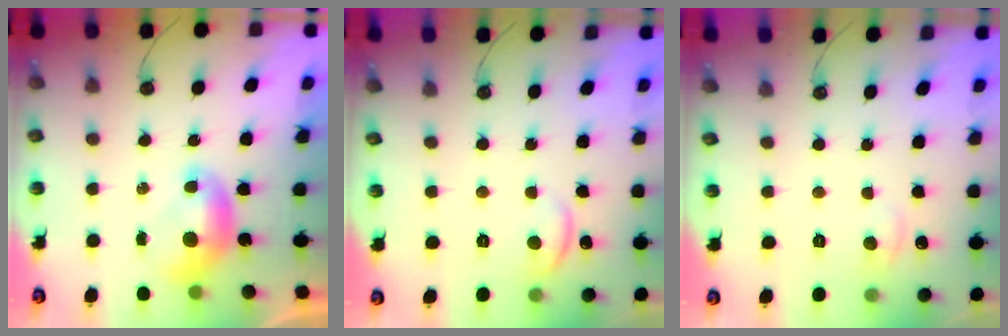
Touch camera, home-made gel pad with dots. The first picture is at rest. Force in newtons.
{"total": 2.1, "press": 2.0, "slide": 0.5}
{"total": 1.0, "press": 0.4, "slide": 0.9}